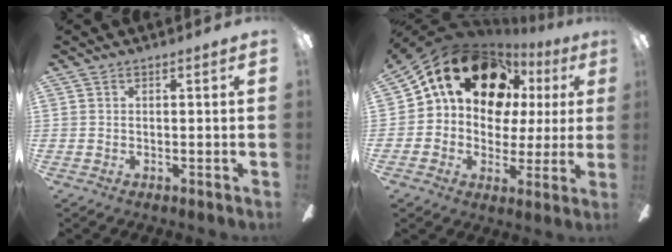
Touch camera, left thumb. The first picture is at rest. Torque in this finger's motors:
{"motor_torque": [-0.18, 2.31, 1.50, -1.27, 0.26]}